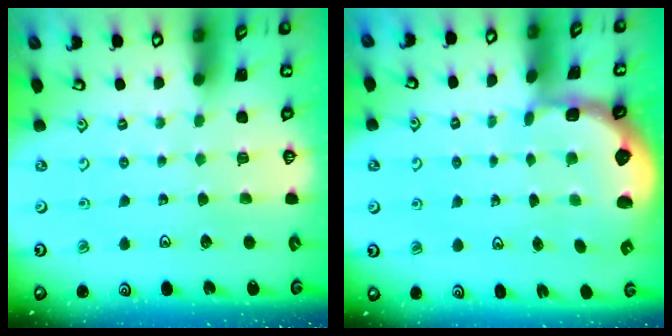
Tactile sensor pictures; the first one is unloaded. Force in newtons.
{"total": 2.5, "press": 1.8, "slide": 1.8}